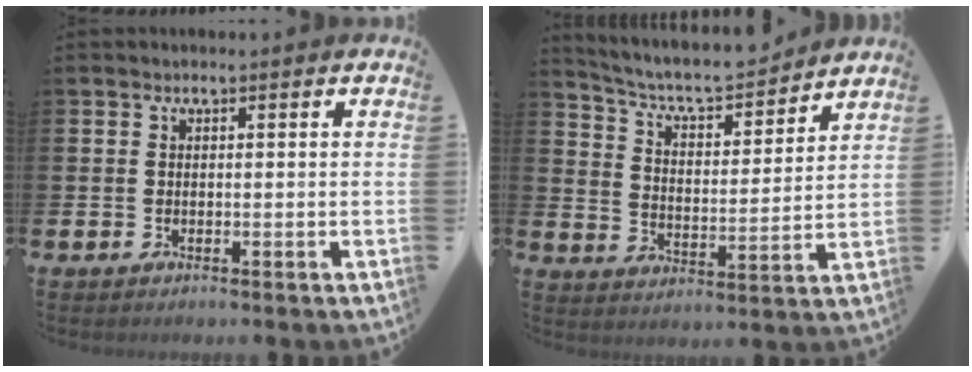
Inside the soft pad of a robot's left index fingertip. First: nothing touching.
{"total": 7.1, "force": [6.7, 1.4, 2.1], "torque": [-0.068, -0.050, 0.112]}